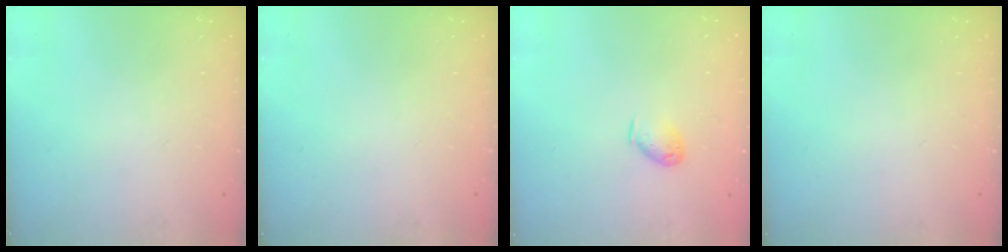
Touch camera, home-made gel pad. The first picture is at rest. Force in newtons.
{"total": 0.0}
{"total": 6.2, "press": 6.1, "slide": 0.5}
{"total": 0.0}